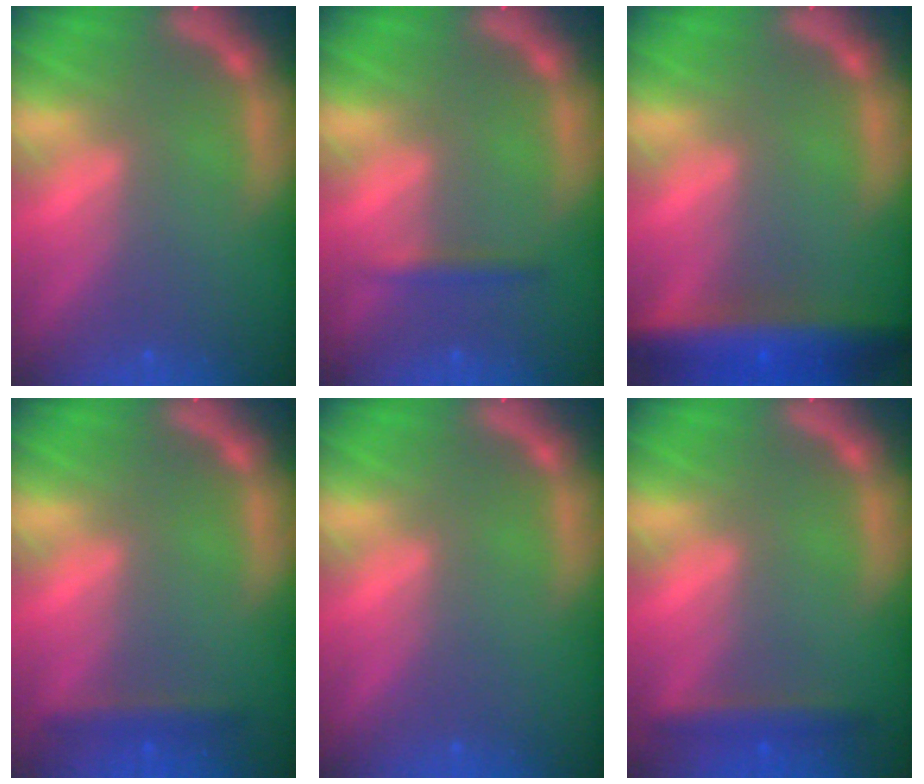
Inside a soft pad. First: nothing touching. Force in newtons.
{"total": 1.4}
{"total": 8.0}
{"total": 1.9}
{"total": 0.0}
{"total": 2.4}